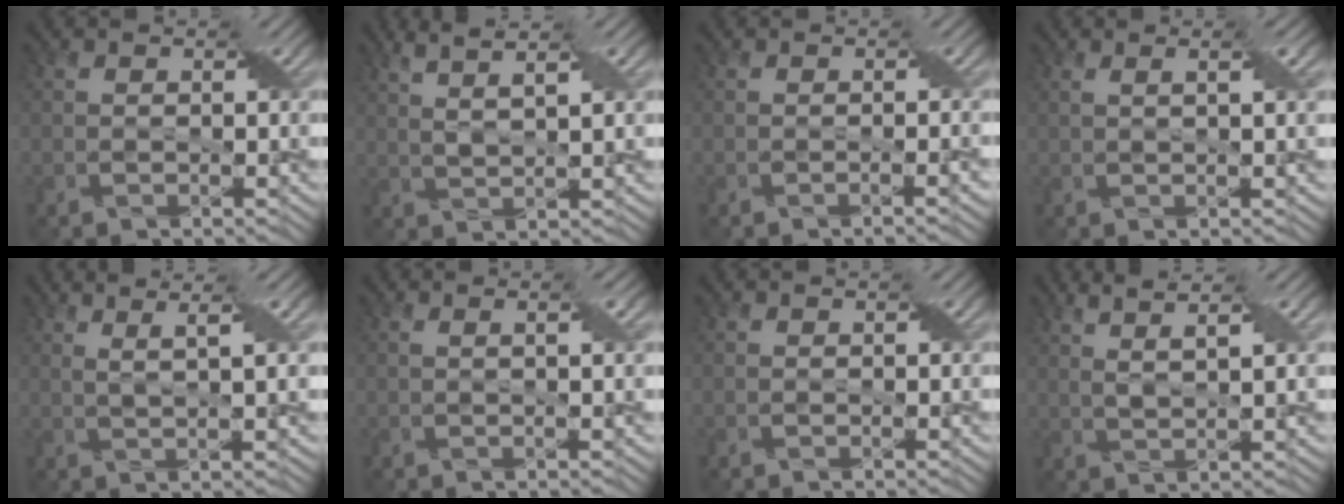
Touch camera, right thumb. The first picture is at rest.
{"total": 5.0, "force": [3.1, 0.8, 3.9], "torque": [-0.069, 0.012, 0.051]}
{"total": 1.1, "force": [-0.4, 0.0, 1.1], "torque": [-0.017, 0.003, -0.009]}
{"total": 2.9, "force": [1.0, 0.4, 2.7], "torque": [-0.040, 0.005, 0.013]}
{"total": 4.8, "force": [2.4, 0.5, 4.1], "torque": [-0.064, 0.007, 0.036]}
{"total": 2.2, "force": [0.5, 0.3, 2.1], "torque": [-0.033, 0.009, 0.004]}
{"total": 0.0}
{"total": 4.9, "force": [3.0, 0.8, 3.8], "torque": [-0.063, 0.014, 0.043]}